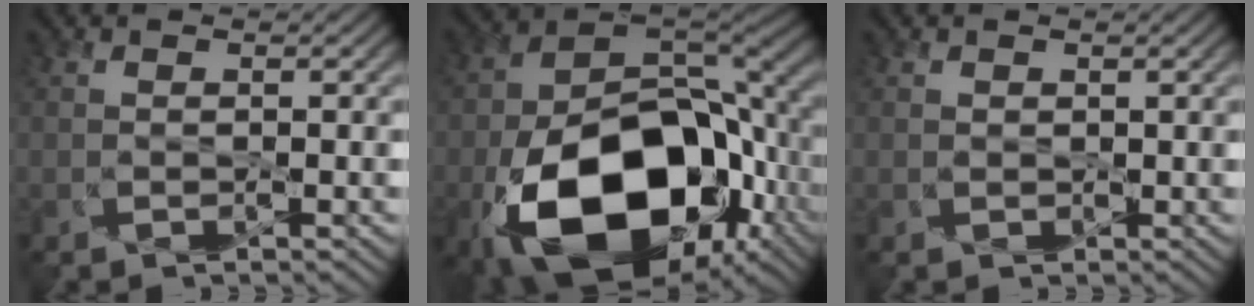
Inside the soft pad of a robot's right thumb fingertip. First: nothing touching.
{"total": 19.0, "force": [-6.3, 12.3, 13.0], "torque": [-0.254, -0.049, -0.083]}
{"total": 0.7, "force": [0.3, 0.6, -0.2], "torque": [0.007, -0.001, 0.006]}